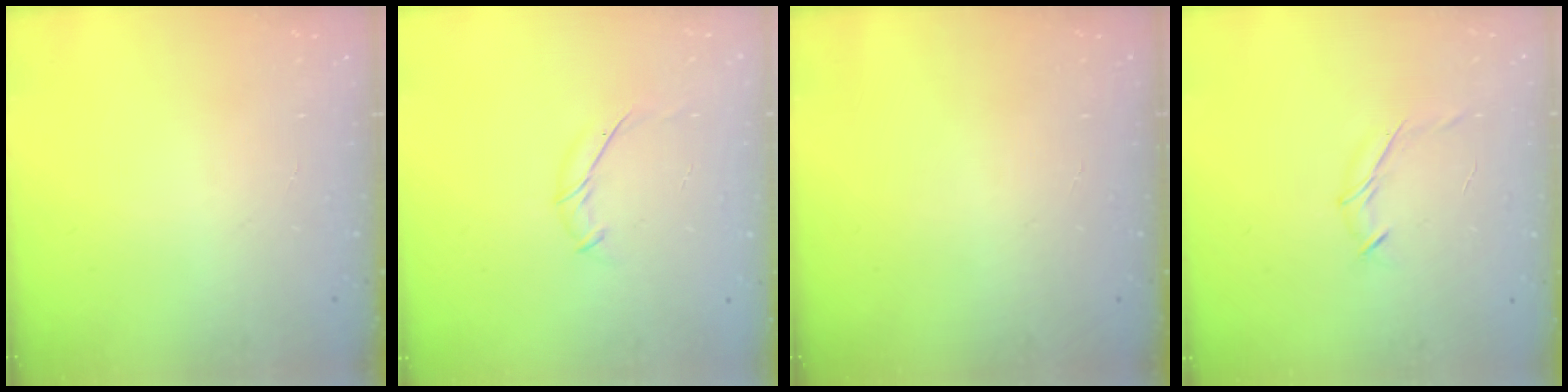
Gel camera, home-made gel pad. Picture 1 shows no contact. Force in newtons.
{"total": 6.6, "press": 6.5, "slide": 1.4}
{"total": 0.0}
{"total": 6.7, "press": 6.6, "slide": 1.2}